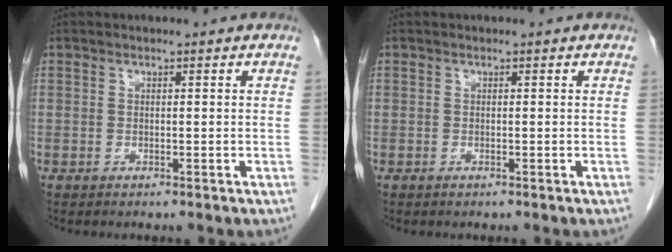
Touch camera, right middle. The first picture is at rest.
{"total": 0.0}